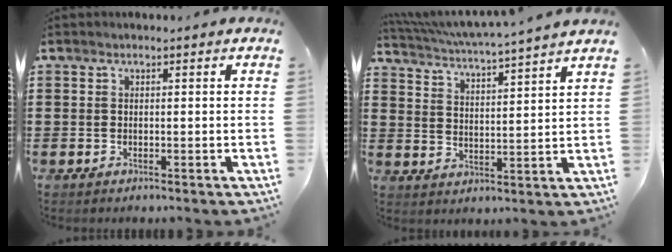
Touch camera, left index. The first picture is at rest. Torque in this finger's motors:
{"motor_torque": [0.60, -0.56, 0.31, 0.11]}